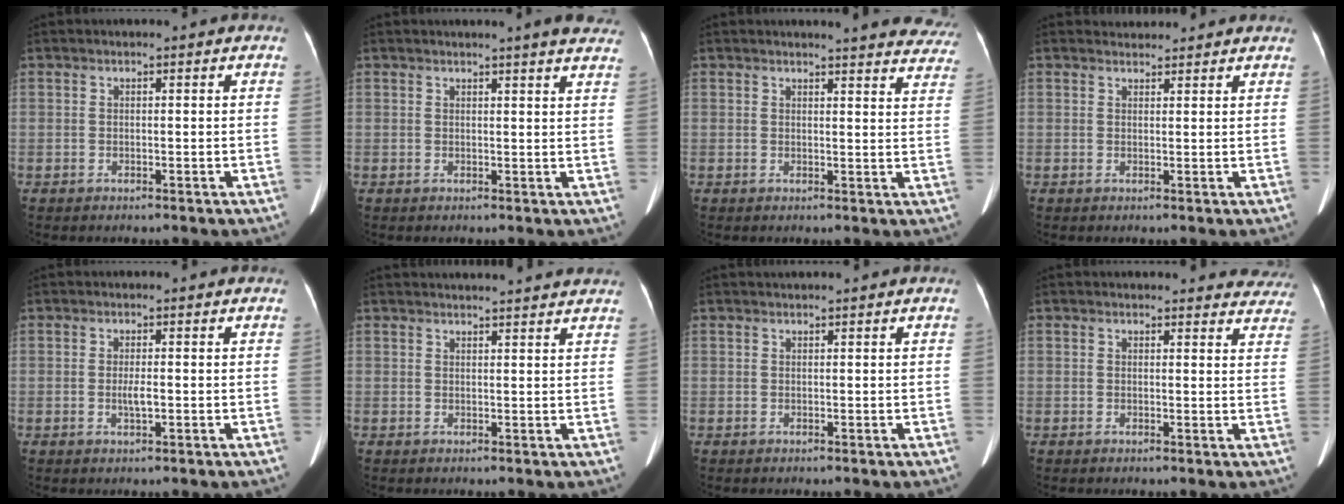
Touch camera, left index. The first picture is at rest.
{"total": 7.4, "force": [6.6, 0.1, 3.3], "torque": [-0.031, -0.007, 0.052]}
{"total": 13.4, "force": [12.8, 2.0, 3.6], "torque": [-0.011, -0.059, 0.112]}
{"total": 2.7, "force": [2.6, 0.7, -0.1], "torque": [-0.003, 0.018, 0.033]}
{"total": 1.7, "force": [-0.3, 0.3, 1.7], "torque": [-0.033, -0.001, -0.004]}
{"total": 10.6, "force": [10.2, 0.4, 2.9], "torque": [-0.029, 0.023, 0.108]}
{"total": 1.0, "force": [1.0, -0.2, 0.4], "torque": [-0.005, 0.017, 0.023]}
{"total": 8.7, "force": [8.4, 2.5, 0.4], "torque": [0.041, -0.022, 0.052]}